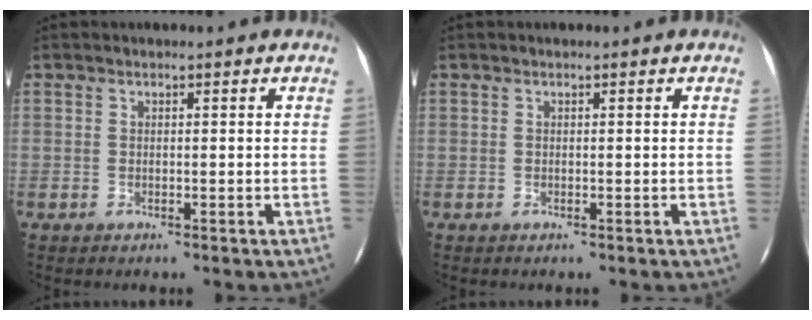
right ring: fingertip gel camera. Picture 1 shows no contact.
{"total": 0.0}